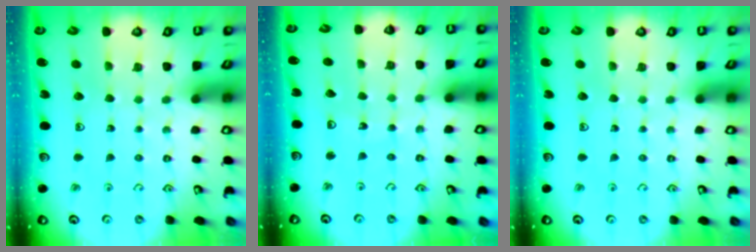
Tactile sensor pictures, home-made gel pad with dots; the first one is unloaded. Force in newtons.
{"total": 3.4, "press": 3.4, "slide": 0.2}
{"total": 0.0}